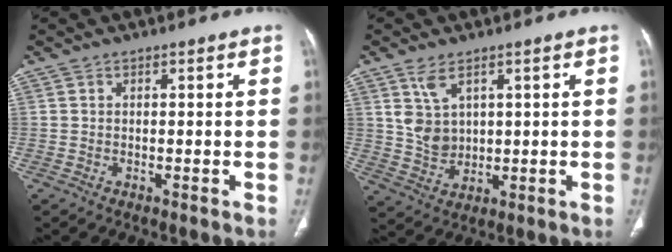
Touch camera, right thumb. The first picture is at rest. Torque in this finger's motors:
{"motor_torque": [1.00, 0.90, 0.32, -0.48, 0.21]}